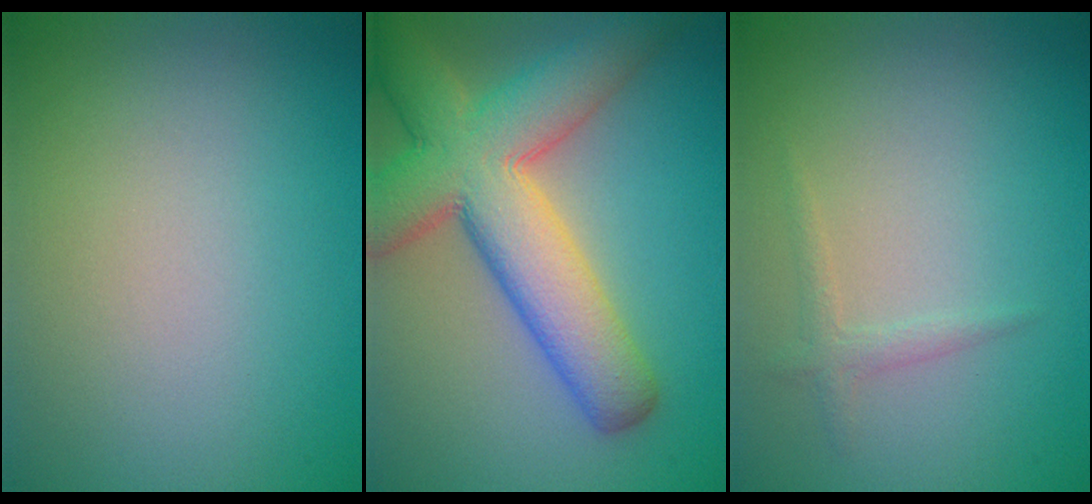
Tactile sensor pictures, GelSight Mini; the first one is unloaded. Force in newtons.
{"total": 10.5, "press": 10.4, "slide": 0.9}
{"total": 1.1, "press": 1.1, "slide": 0.0}